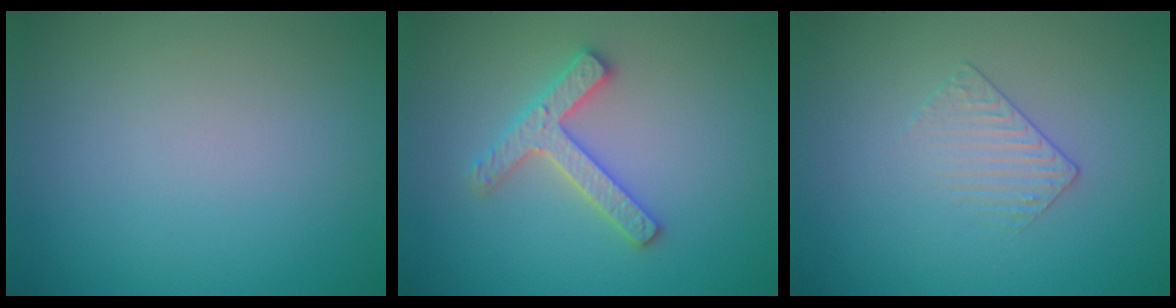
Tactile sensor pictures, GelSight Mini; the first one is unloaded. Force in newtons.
{"total": 3.4, "press": 3.3, "slide": 0.6}
{"total": 1.3, "press": 0.6, "slide": 1.1}